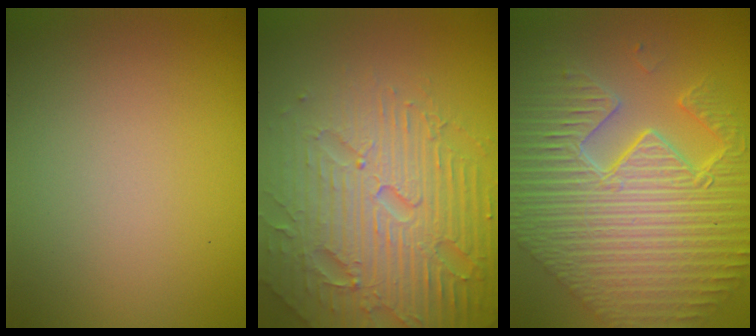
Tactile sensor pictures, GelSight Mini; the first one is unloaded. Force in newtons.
{"total": 7.4, "press": 7.3, "slide": 1.6}
{"total": 12.5, "press": 8.2, "slide": 9.5}